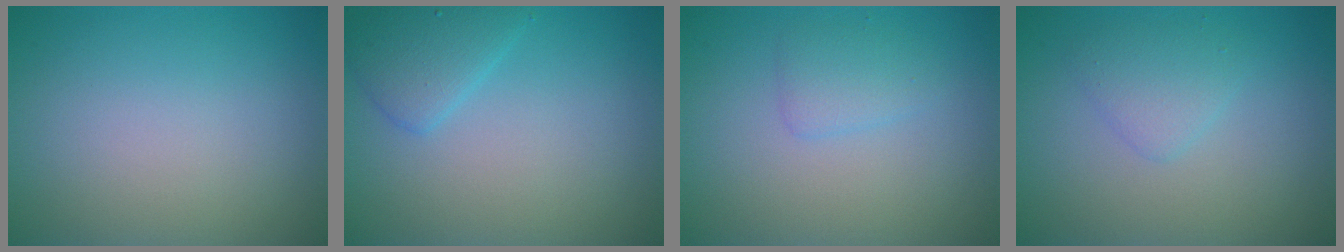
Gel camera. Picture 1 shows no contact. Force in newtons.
{"total": 2.6, "press": 2.6, "slide": 0.2}
{"total": 1.6, "press": 1.6, "slide": 0.1}
{"total": 1.8, "press": 1.8, "slide": 0.1}